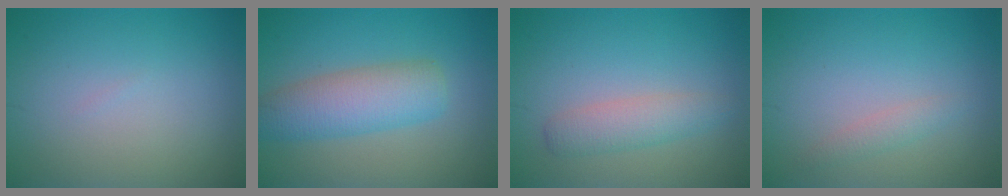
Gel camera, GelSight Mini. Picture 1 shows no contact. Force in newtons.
{"total": 5.5, "press": 5.5, "slide": 0.2}
{"total": 2.6, "press": 2.6, "slide": 0.0}
{"total": 1.2, "press": 1.2, "slide": 0.1}